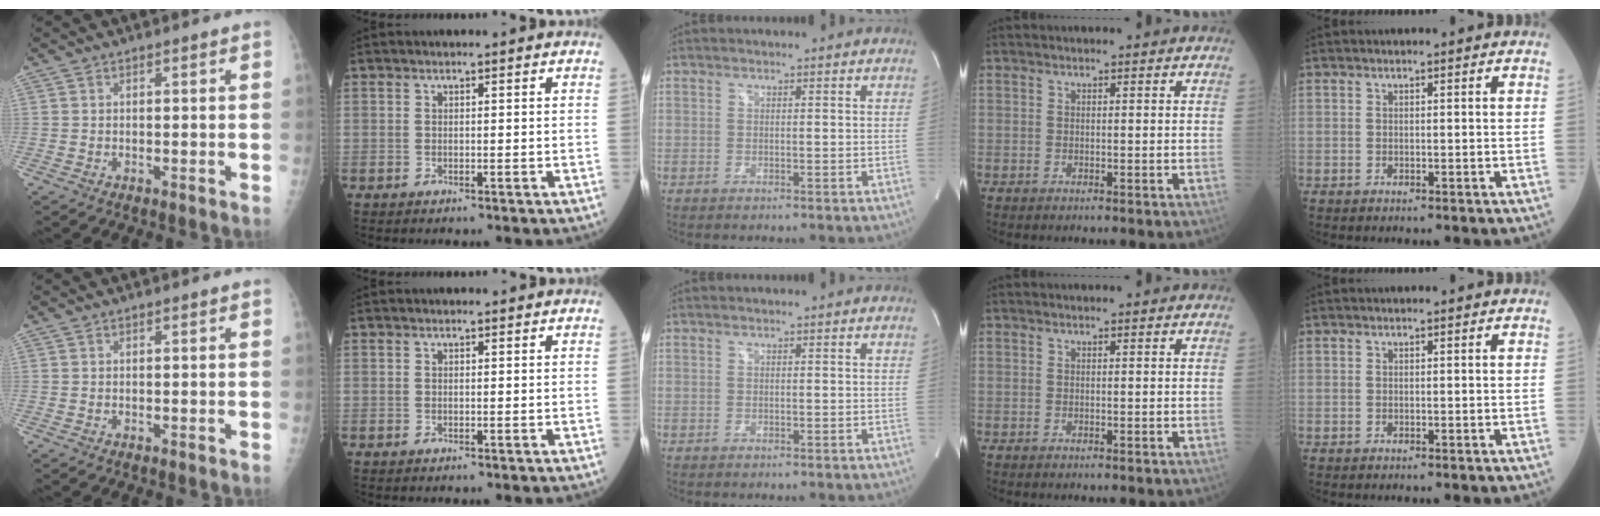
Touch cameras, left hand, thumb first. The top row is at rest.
{"index": {"total": 0.5, "force": [0.4, 0.3, 0.0], "torque": [0.001, 0.006, 0.004]}}